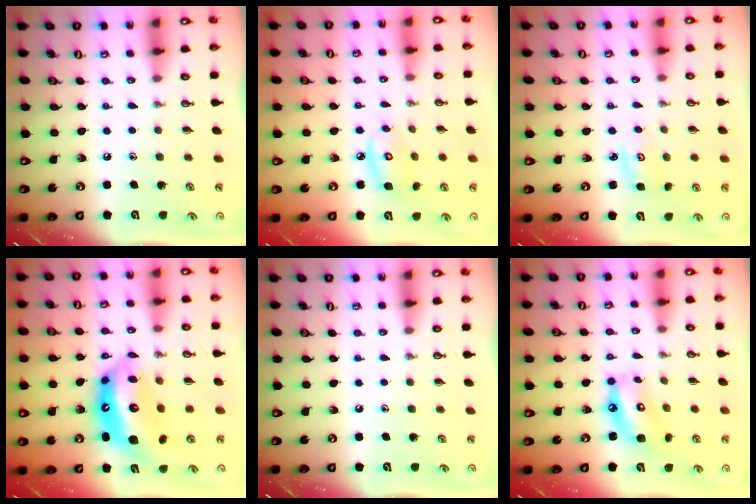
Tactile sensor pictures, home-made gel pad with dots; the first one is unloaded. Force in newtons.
{"total": 6.6, "press": 6.6, "slide": 0.3}
{"total": 2.6, "press": 2.6, "slide": 0.3}
{"total": 16.1, "press": 16.1, "slide": 1.4}
{"total": 0.0}
{"total": 10.0, "press": 10.0, "slide": 0.7}